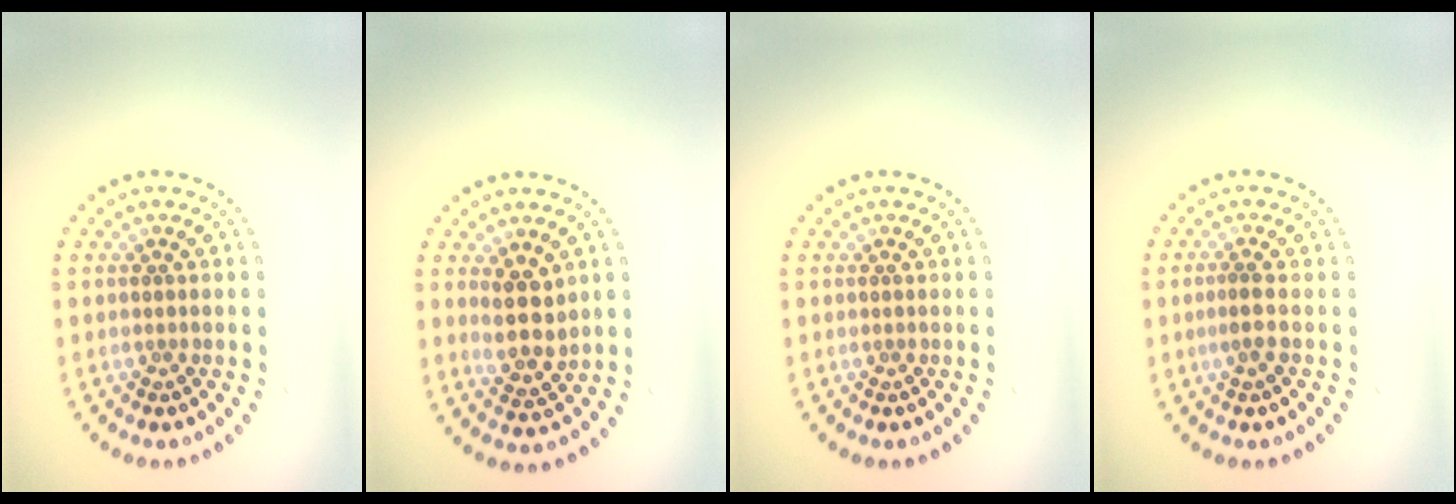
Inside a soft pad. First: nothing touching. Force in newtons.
{"total": 3.2, "press": 2.9, "slide": 1.4}
{"total": 0.0}
{"total": 1.1, "press": 0.9, "slide": 0.7}